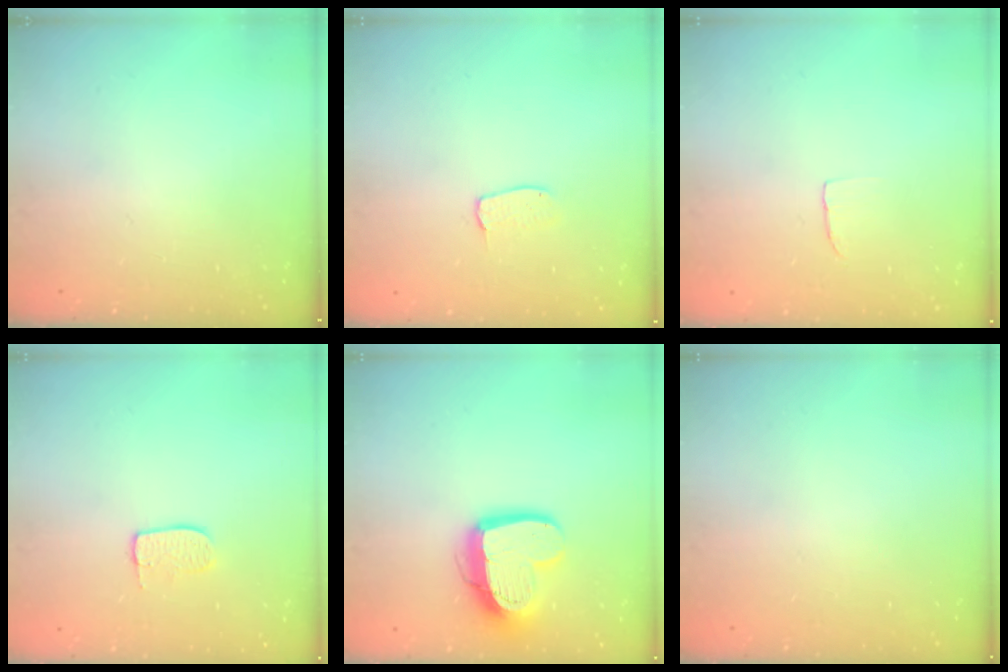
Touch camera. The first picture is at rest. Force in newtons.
{"total": 4.0, "press": 4.0, "slide": 0.2}
{"total": 2.7, "press": 2.7, "slide": 0.2}
{"total": 7.1, "press": 7.0, "slide": 0.4}
{"total": 15.0, "press": 14.9, "slide": 1.3}
{"total": 0.0}